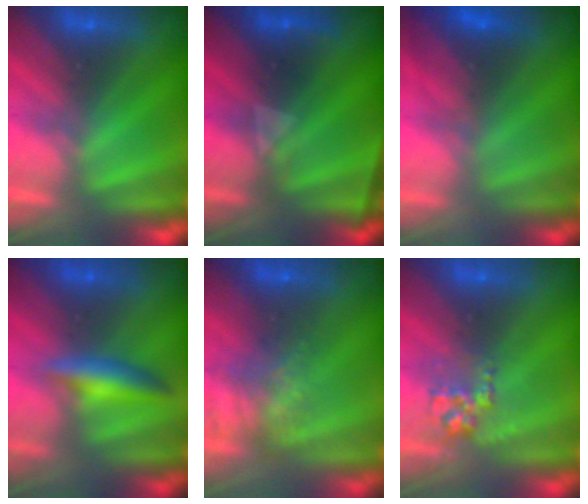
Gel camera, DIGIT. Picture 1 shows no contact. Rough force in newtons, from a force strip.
{"total": 2.3}
{"total": 2.8}
{"total": 2.4}
{"total": 7.5}
{"total": 2.8}